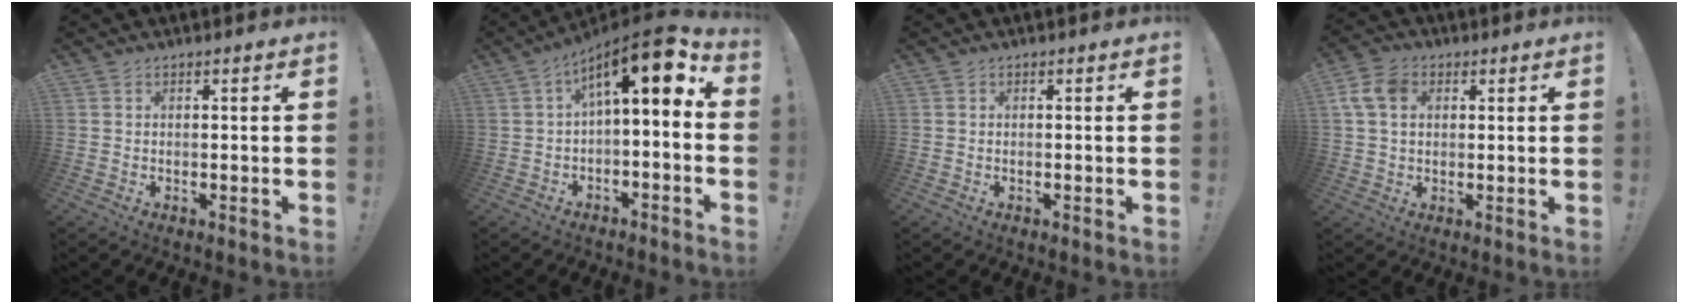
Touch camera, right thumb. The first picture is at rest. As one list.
[{"total": 11.6, "force": [3.6, 2.1, 10.8], "torque": [-0.166, -0.031, 0.051]}, {"total": 0.0}, {"total": 9.2, "force": [2.7, 6.8, 5.6], "torque": [-0.113, 0.006, 0.053]}]